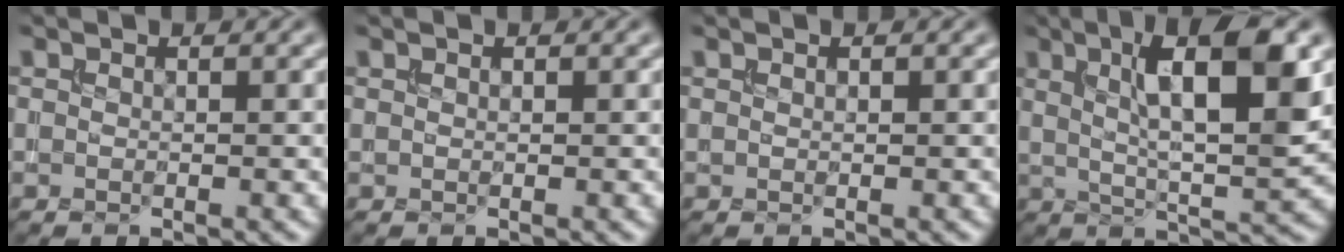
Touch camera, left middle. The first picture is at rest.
{"total": 0.0}
{"total": 0.0}
{"total": 9.7, "force": [3.1, 2.4, 8.9], "torque": [-0.138, 0.003, 0.052]}